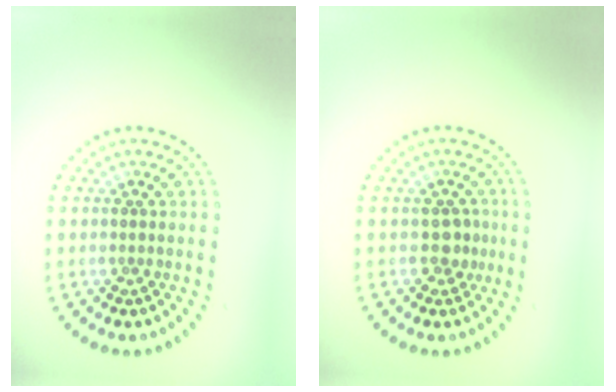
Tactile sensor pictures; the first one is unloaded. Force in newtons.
{"total": 1.6, "press": 1.5, "slide": 0.7}